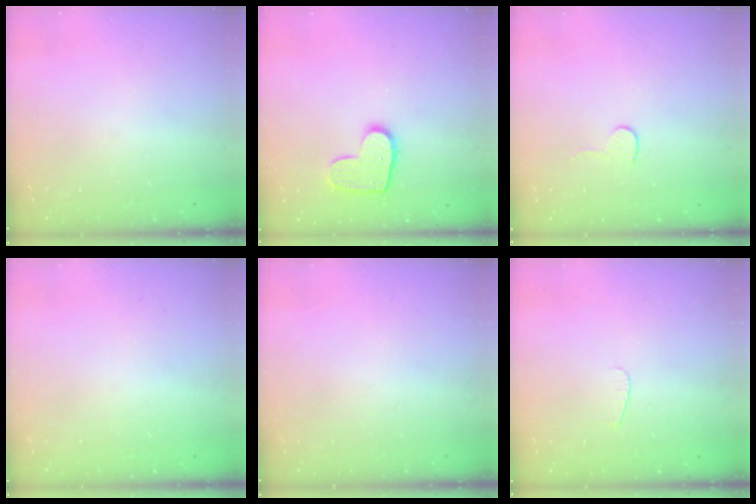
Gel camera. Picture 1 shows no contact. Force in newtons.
{"total": 11.2, "press": 11.2, "slide": 0.6}
{"total": 4.0, "press": 4.0, "slide": 0.4}
{"total": 0.6, "press": 0.5, "slide": 0.2}
{"total": 0.0}
{"total": 3.6, "press": 3.6, "slide": 0.4}